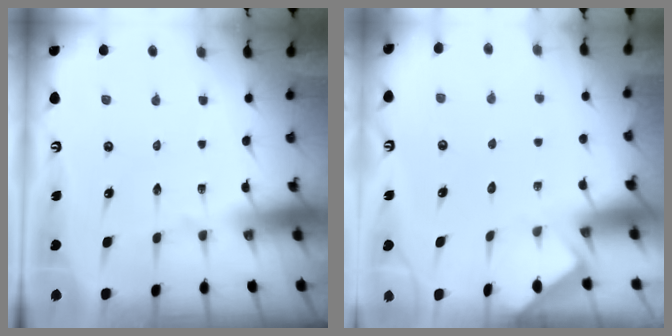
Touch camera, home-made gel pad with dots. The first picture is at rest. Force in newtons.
{"total": 1.9, "press": 1.9, "slide": 0.3}